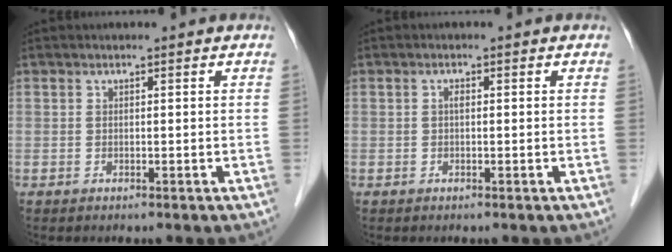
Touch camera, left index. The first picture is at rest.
{"total": 0.8, "force": [-0.2, 0.4, 0.7], "torque": [-0.016, 0.001, -0.005]}